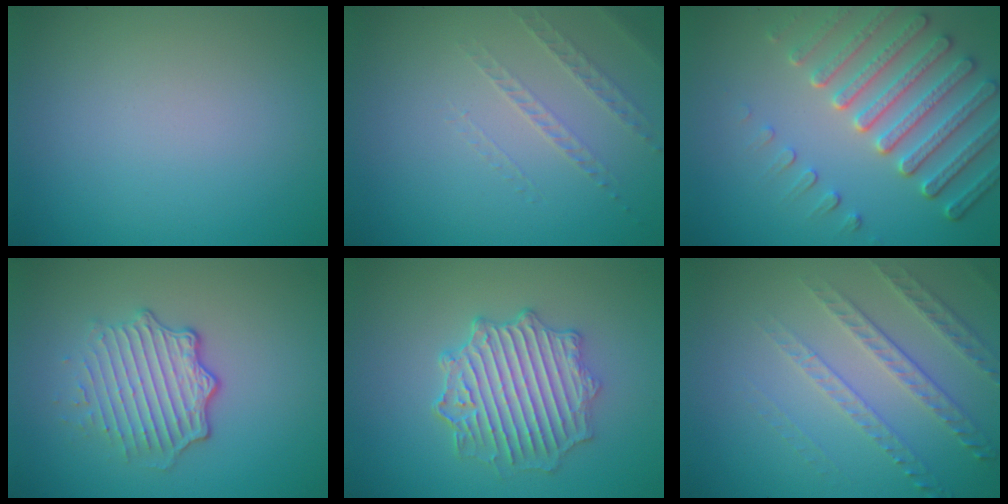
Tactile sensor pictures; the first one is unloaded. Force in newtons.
{"total": 1.3, "press": 0.9, "slide": 0.9}
{"total": 6.2, "press": 5.1, "slide": 3.5}
{"total": 4.9, "press": 3.3, "slide": 3.6}
{"total": 5.2, "press": 4.6, "slide": 2.2}
{"total": 4.0, "press": 3.1, "slide": 2.5}